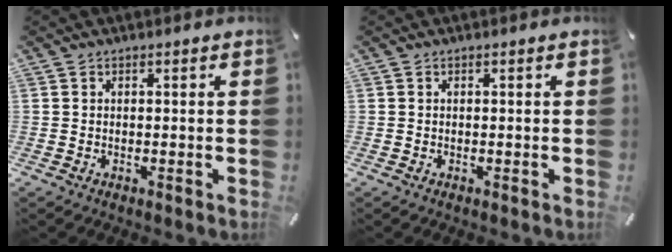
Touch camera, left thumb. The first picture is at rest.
{"total": 0.0}